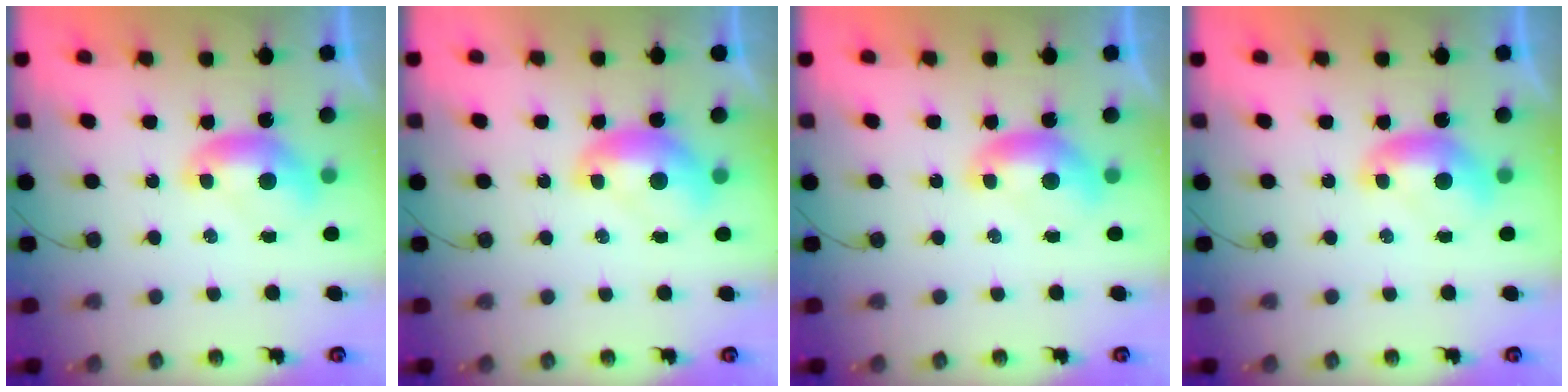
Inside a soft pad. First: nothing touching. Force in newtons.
{"total": 1.6, "press": 1.5, "slide": 0.3}
{"total": 0.0}
{"total": 0.0}